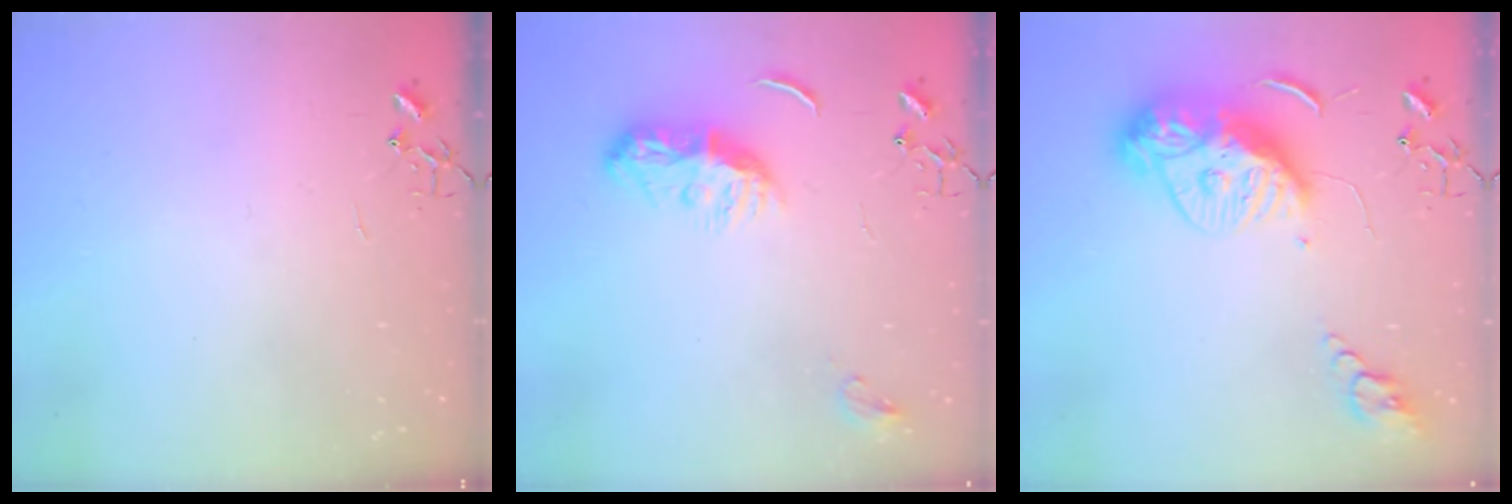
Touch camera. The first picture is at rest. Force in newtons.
{"total": 8.7, "press": 8.7, "slide": 0.3}
{"total": 13.0, "press": 12.9, "slide": 1.1}